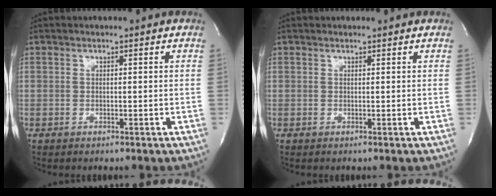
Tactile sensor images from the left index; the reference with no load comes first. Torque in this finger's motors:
{"motor_torque": [0.16, -0.11, -0.15, 0.00]}